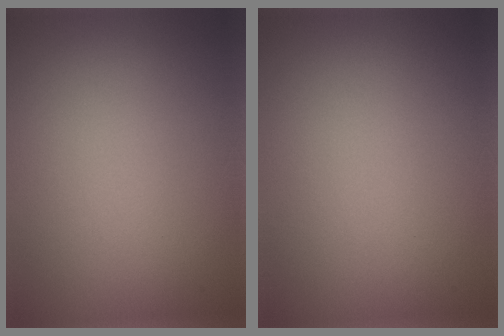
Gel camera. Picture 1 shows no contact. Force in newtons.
{"total": 0.0}